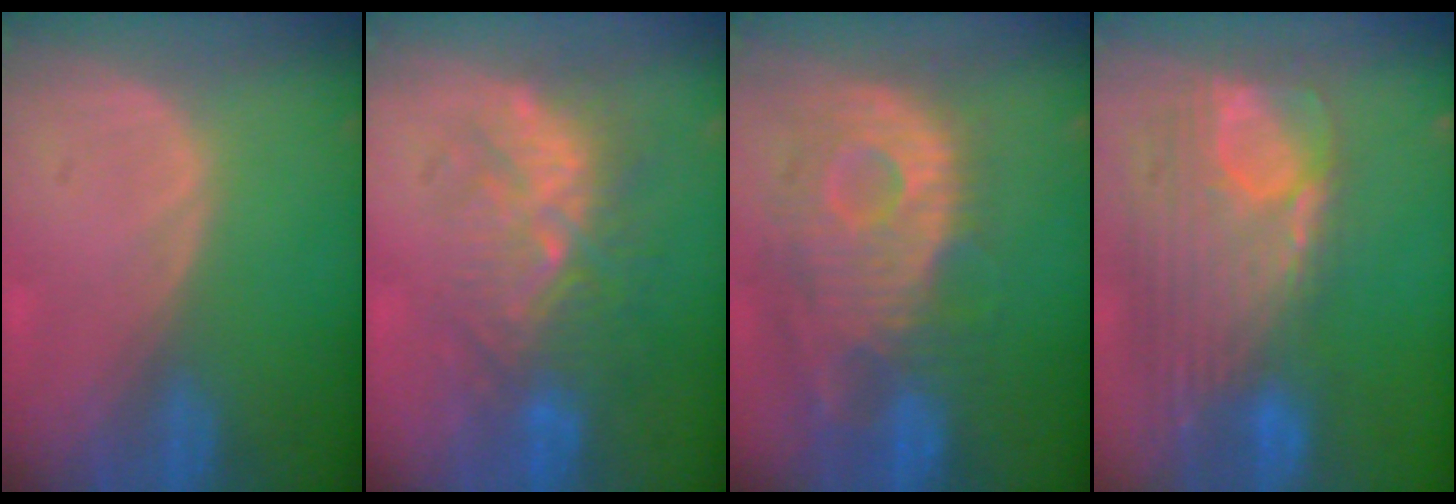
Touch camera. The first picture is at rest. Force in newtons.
{"total": 9.1, "press": 8.7, "slide": 2.7}
{"total": 12.3, "press": 10.9, "slide": 5.7}
{"total": 12.6, "press": 10.7, "slide": 6.6}